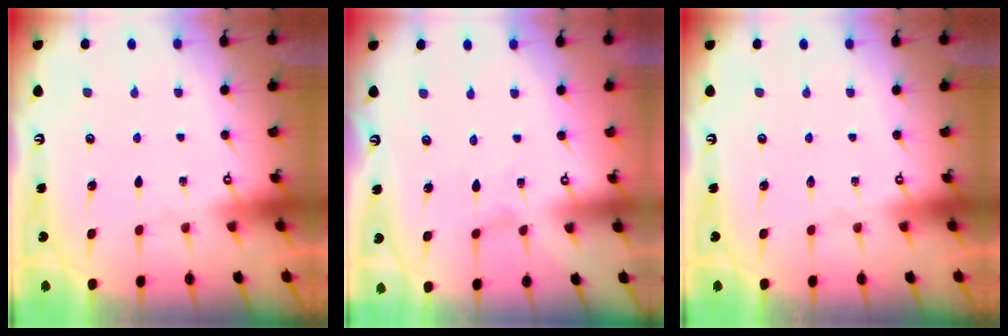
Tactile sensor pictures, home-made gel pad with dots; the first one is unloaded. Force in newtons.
{"total": 0.0}
{"total": 0.0}